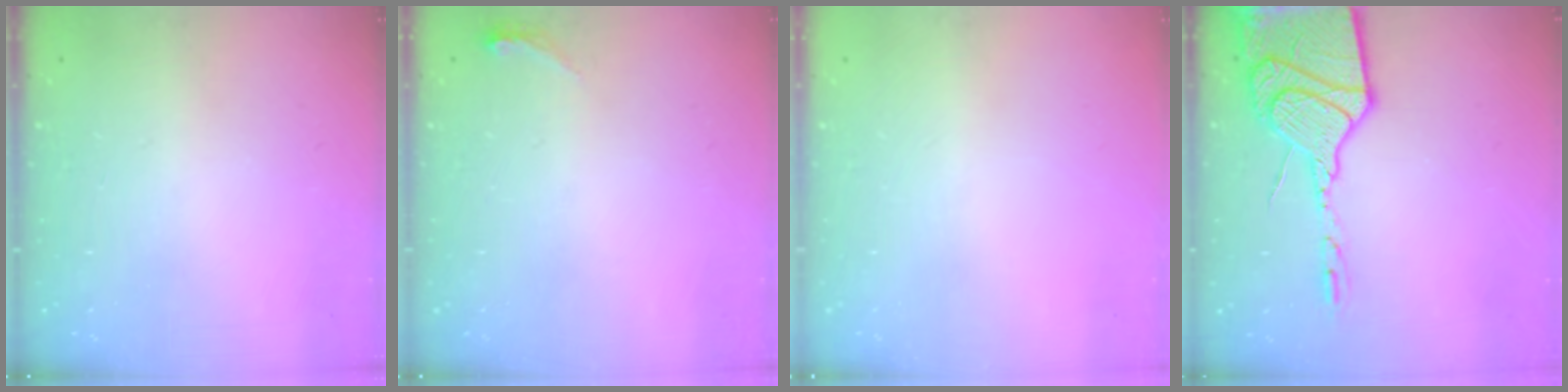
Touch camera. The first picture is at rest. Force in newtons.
{"total": 3.8, "press": 3.5, "slide": 1.6}
{"total": 0.0}
{"total": 24.1, "press": 21.5, "slide": 10.8}